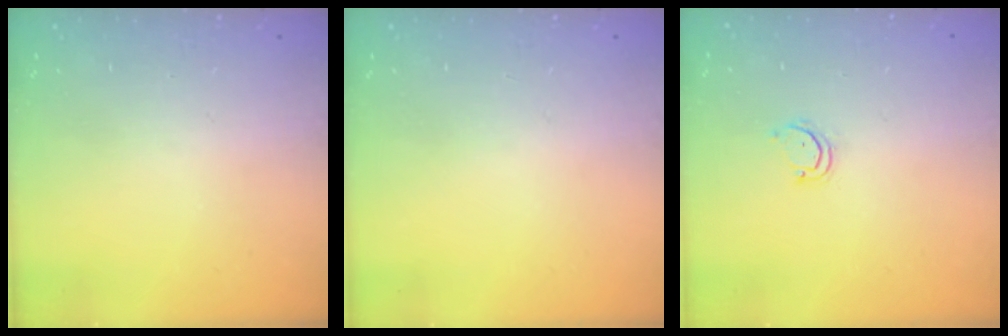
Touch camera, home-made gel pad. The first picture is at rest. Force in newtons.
{"total": 0.0}
{"total": 2.9, "press": 2.9, "slide": 0.3}